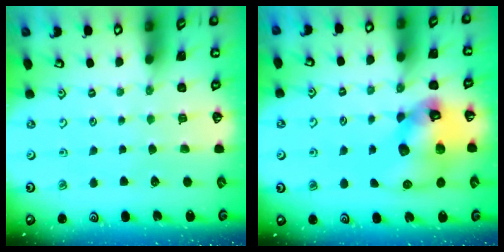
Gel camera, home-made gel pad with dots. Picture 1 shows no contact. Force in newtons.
{"total": 15.7, "press": 15.5, "slide": 2.4}